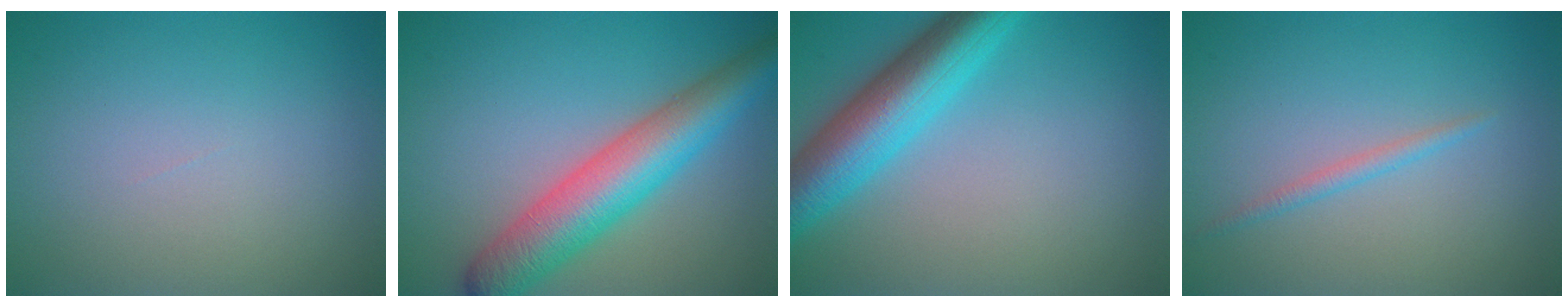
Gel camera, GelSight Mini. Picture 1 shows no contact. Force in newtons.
{"total": 7.6, "press": 7.6, "slide": 0.3}
{"total": 7.5, "press": 7.4, "slide": 0.2}
{"total": 1.1, "press": 1.1, "slide": 0.0}